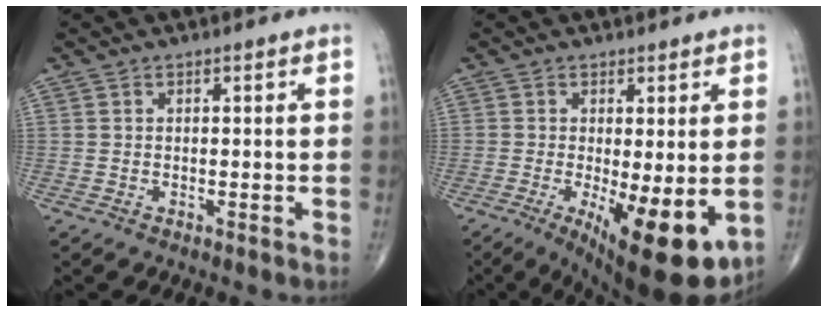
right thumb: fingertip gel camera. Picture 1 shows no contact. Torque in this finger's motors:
{"motor_torque": [0.55, 2.20, 0.31, -0.22, 0.13]}